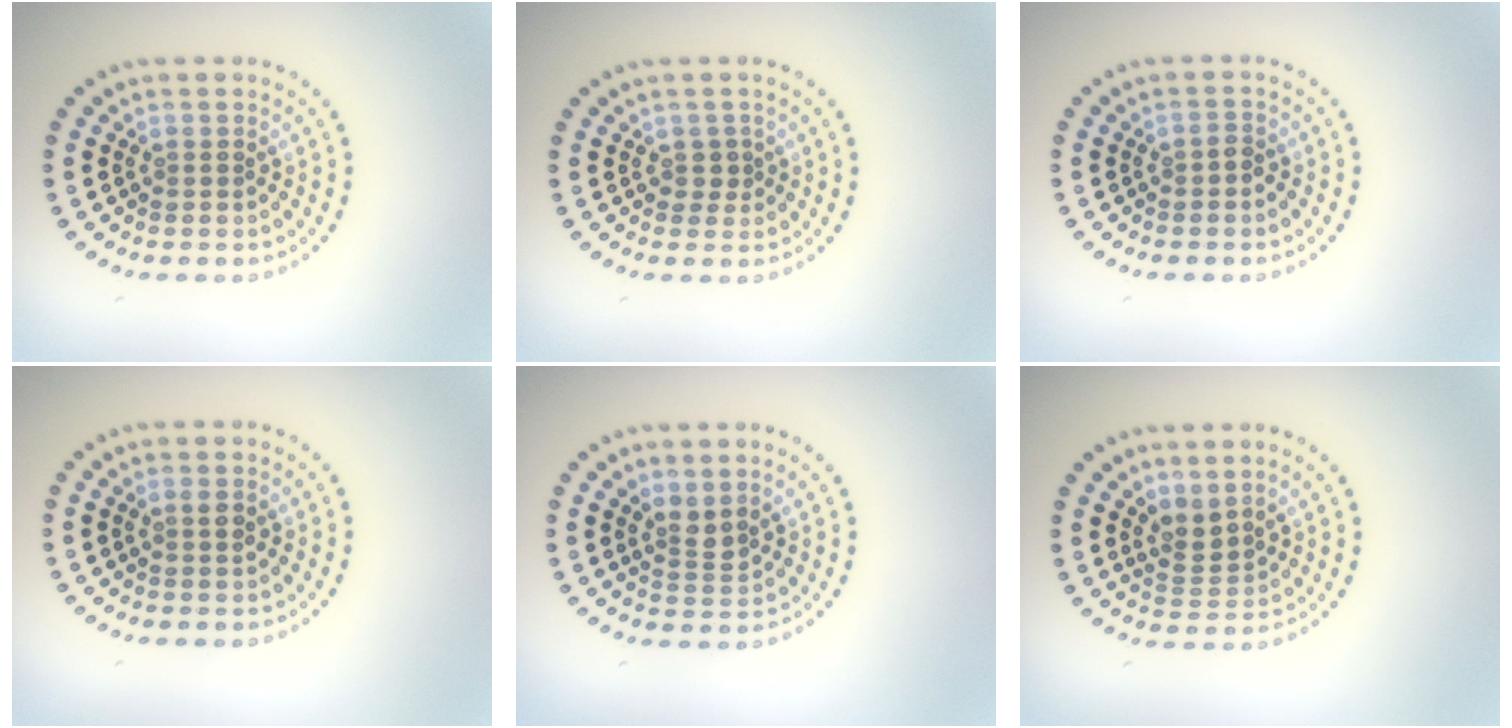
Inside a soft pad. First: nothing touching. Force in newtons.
{"total": 1.0, "press": 0.8, "slide": 0.6}
{"total": 0.8, "press": 0.7, "slide": 0.4}
{"total": 0.9, "press": 0.8, "slide": 0.5}
{"total": 1.7, "press": 1.3, "slide": 1.2}
{"total": 2.2, "press": 1.6, "slide": 1.6}